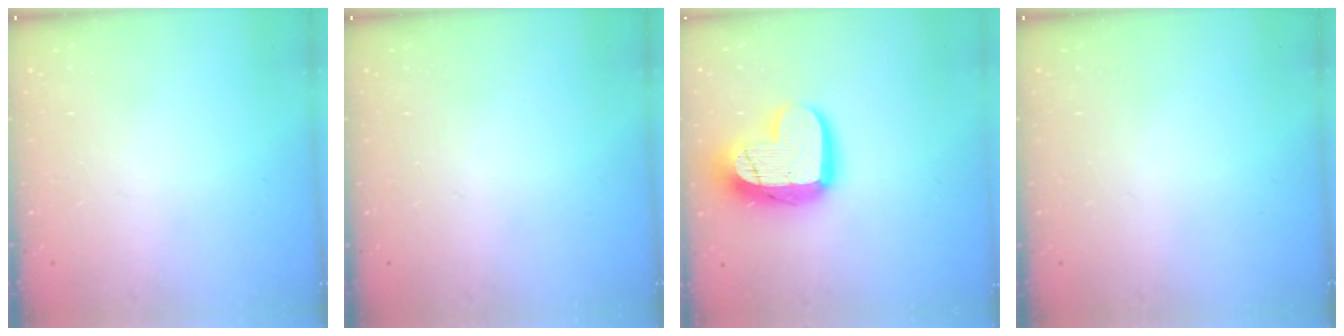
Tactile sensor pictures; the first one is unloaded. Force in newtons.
{"total": 0.0}
{"total": 16.1, "press": 16.1, "slide": 0.9}
{"total": 0.0}